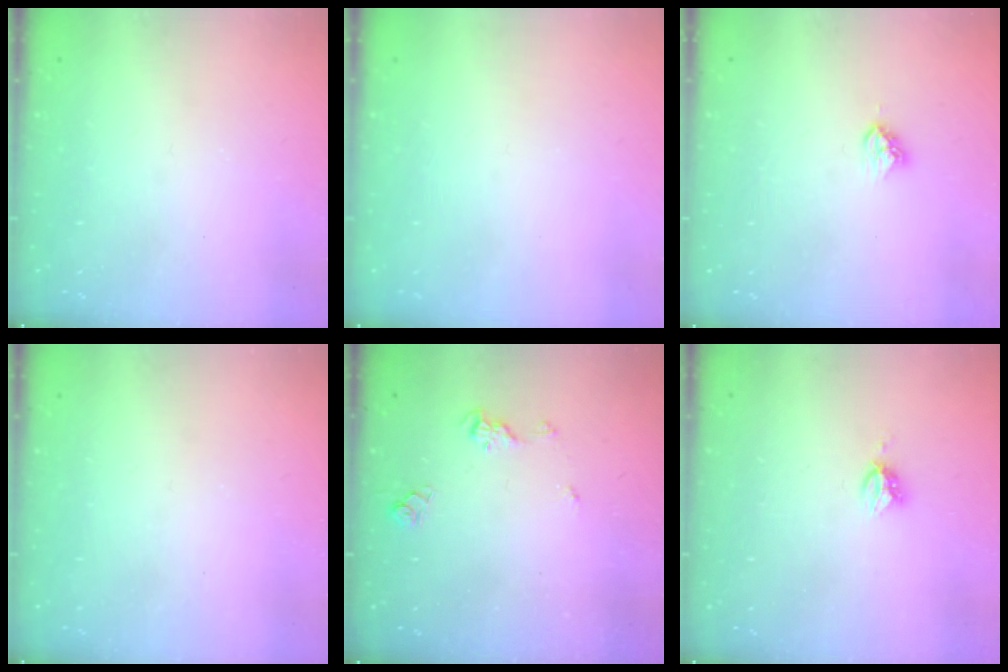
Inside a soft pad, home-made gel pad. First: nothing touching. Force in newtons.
{"total": 0.0}
{"total": 4.4, "press": 4.4, "slide": 0.6}
{"total": 0.0}
{"total": 7.0, "press": 6.9, "slide": 0.7}
{"total": 4.1, "press": 4.1, "slide": 0.2}